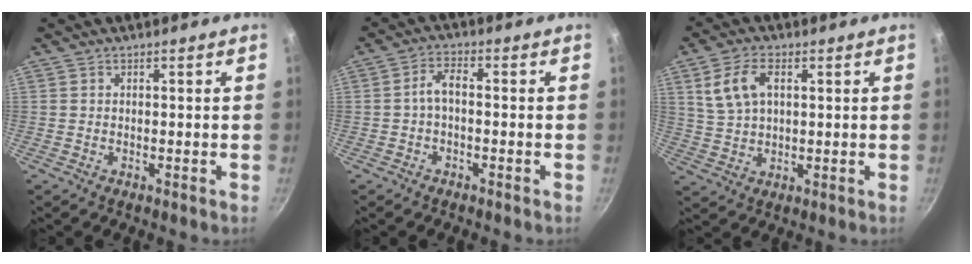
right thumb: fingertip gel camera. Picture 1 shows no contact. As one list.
[{"total": 3.5, "force": [-0.9, 1.6, 2.9], "torque": [-0.059, 0.023, -0.022]}, {"total": 8.5, "force": [2.8, 5.0, 6.3], "torque": [-0.116, 0.001, 0.056]}]